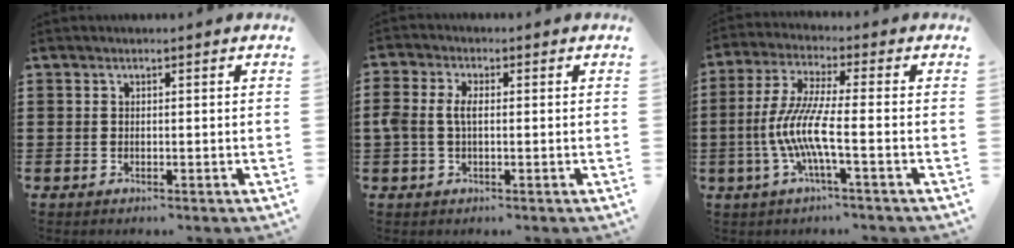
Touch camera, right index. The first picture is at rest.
{"total": 3.4, "force": [0.0, 1.8, 2.9], "torque": [-0.080, -0.002, -0.008]}
{"total": 8.4, "force": [-2.4, 0.7, 8.0], "torque": [-0.187, -0.020, -0.058]}